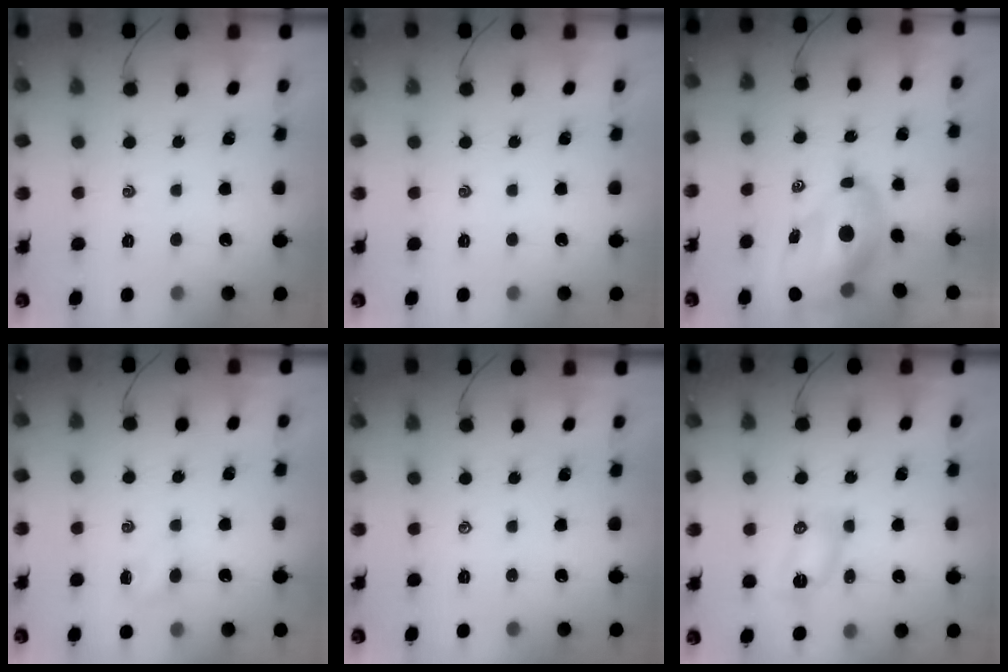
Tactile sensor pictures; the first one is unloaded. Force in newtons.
{"total": 0.0}
{"total": 11.4, "press": 11.0, "slide": 3.2}
{"total": 3.3, "press": 3.1, "slide": 1.1}
{"total": 0.0}
{"total": 5.2, "press": 5.0, "slide": 1.6}